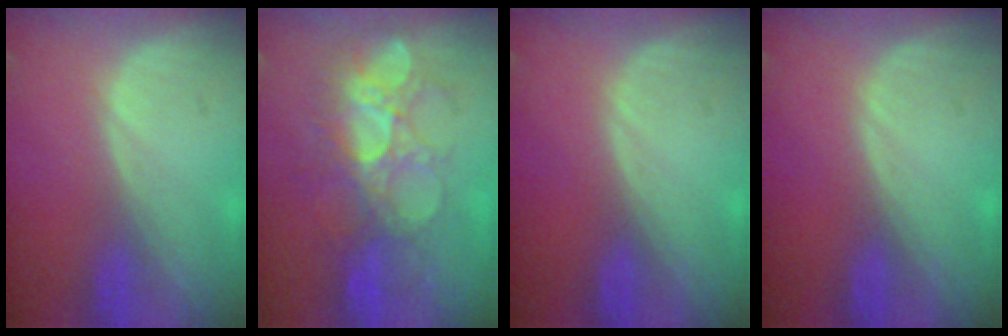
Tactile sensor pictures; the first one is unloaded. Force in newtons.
{"total": 9.0, "press": 8.8, "slide": 1.7}
{"total": 0.0}
{"total": 0.0}